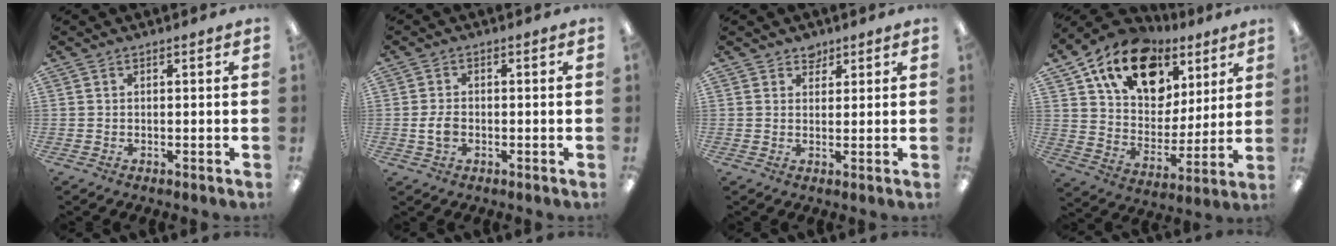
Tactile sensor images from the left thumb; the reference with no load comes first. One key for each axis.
{"total": 3.7, "fx": -0.6, "fy": 2.2, "fz": 3.0, "tx": -0.066, "ty": 0.002, "tz": -0.014}
{"total": 2.6, "fx": 2.1, "fy": 1.5, "fz": 0.4, "tx": 0.006, "ty": -0.010, "tz": 0.037}
{"total": 17.8, "fx": 11.0, "fy": 11.1, "fz": 8.5, "tx": -0.150, "ty": -0.053, "tz": 0.202}